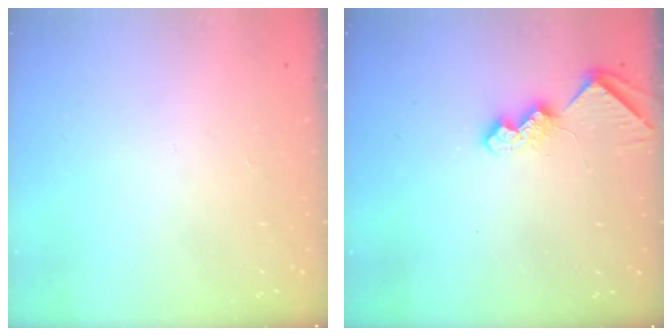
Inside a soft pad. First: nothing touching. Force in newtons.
{"total": 6.8, "press": 6.8, "slide": 0.8}